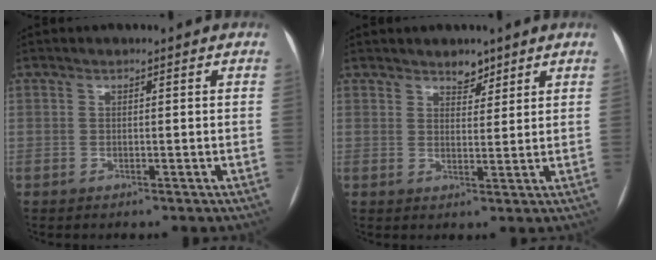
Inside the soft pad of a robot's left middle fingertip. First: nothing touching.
{"total": 2.9, "force": [2.4, 1.4, 0.9], "torque": [-0.011, -0.003, 0.037]}